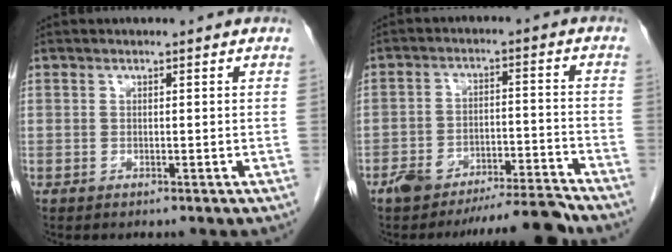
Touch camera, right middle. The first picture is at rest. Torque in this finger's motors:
{"motor_torque": [1.13, -1.01, 0.11, 0.08]}